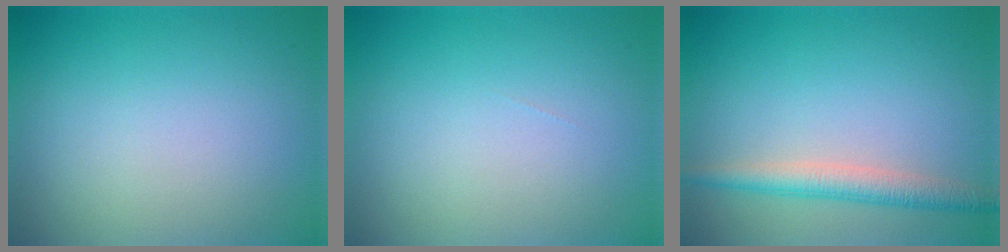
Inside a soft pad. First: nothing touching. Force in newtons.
{"total": 0.0}
{"total": 3.0, "press": 3.0, "slide": 0.1}